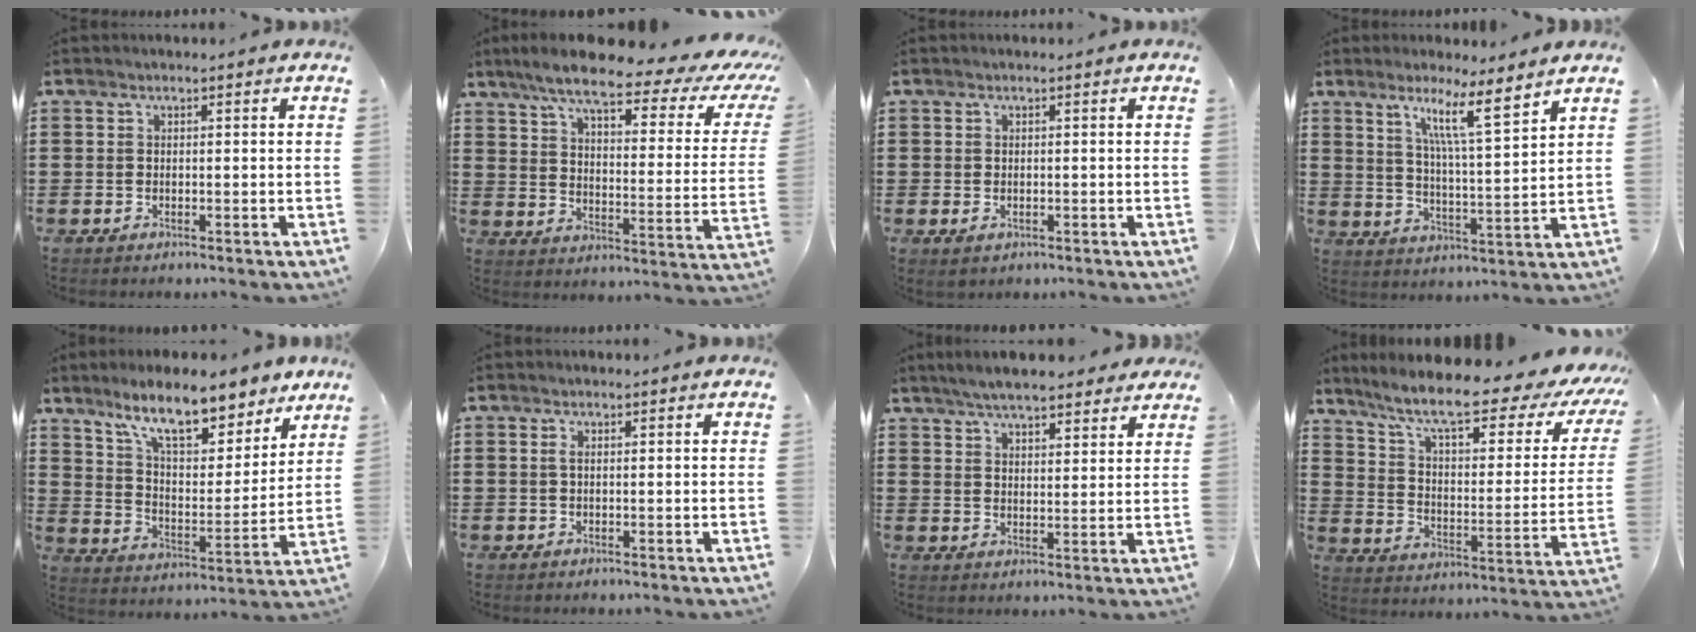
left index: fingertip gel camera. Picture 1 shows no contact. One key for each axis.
{"total": 9.5, "fx": 6.9, "fy": 1.0, "fz": 6.5, "tx": -0.137, "ty": -0.040, "tz": 0.108}
{"total": 0.7, "fx": -0.3, "fy": 0.5, "fz": 0.5, "tx": -0.011, "ty": 0.001, "tz": -0.006}
{"total": 8.7, "fx": 6.0, "fy": 0.3, "fz": 6.3, "tx": -0.122, "ty": -0.028, "tz": 0.098}
{"total": 11.8, "fx": 9.7, "fy": 2.6, "fz": 6.3, "tx": -0.138, "ty": -0.044, "tz": 0.170}
{"total": 0.8, "fx": 0.1, "fy": 0.2, "fz": 0.8, "tx": -0.018, "ty": 0.000, "tz": 0.001}
{"total": 5.6, "fx": 5.1, "fy": 1.1, "fz": 1.9, "tx": -0.052, "ty": -0.008, "tz": 0.095}
{"total": 10.9, "fx": 8.1, "fy": 1.2, "fz": 7.2, "tx": -0.158, "ty": -0.047, "tz": 0.131}